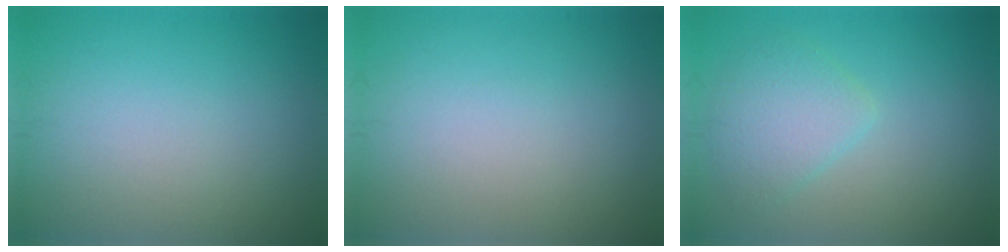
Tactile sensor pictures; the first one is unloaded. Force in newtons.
{"total": 0.0}
{"total": 3.0, "press": 3.0, "slide": 0.2}